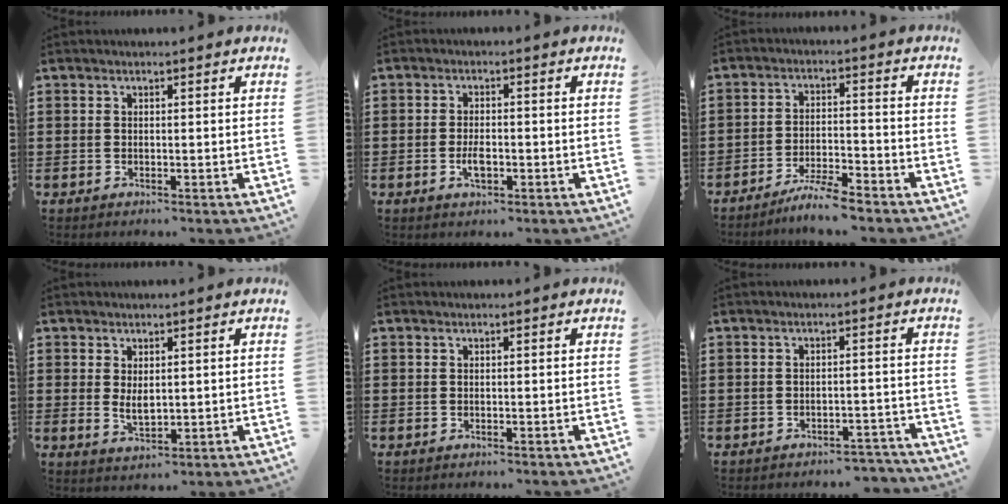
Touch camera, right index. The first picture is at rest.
{"total": 3.0, "force": [-1.0, 1.2, 2.6], "torque": [-0.054, -0.001, -0.018]}
{"total": 5.0, "force": [-4.6, -0.1, 1.8], "torque": [-0.048, -0.005, -0.094]}
{"total": 2.8, "force": [0.6, 1.3, 2.4], "torque": [-0.039, -0.001, 0.009]}
{"total": 0.0}
{"total": 2.9, "force": [-2.8, 0.3, 0.5], "torque": [-0.013, 0.003, -0.058]}